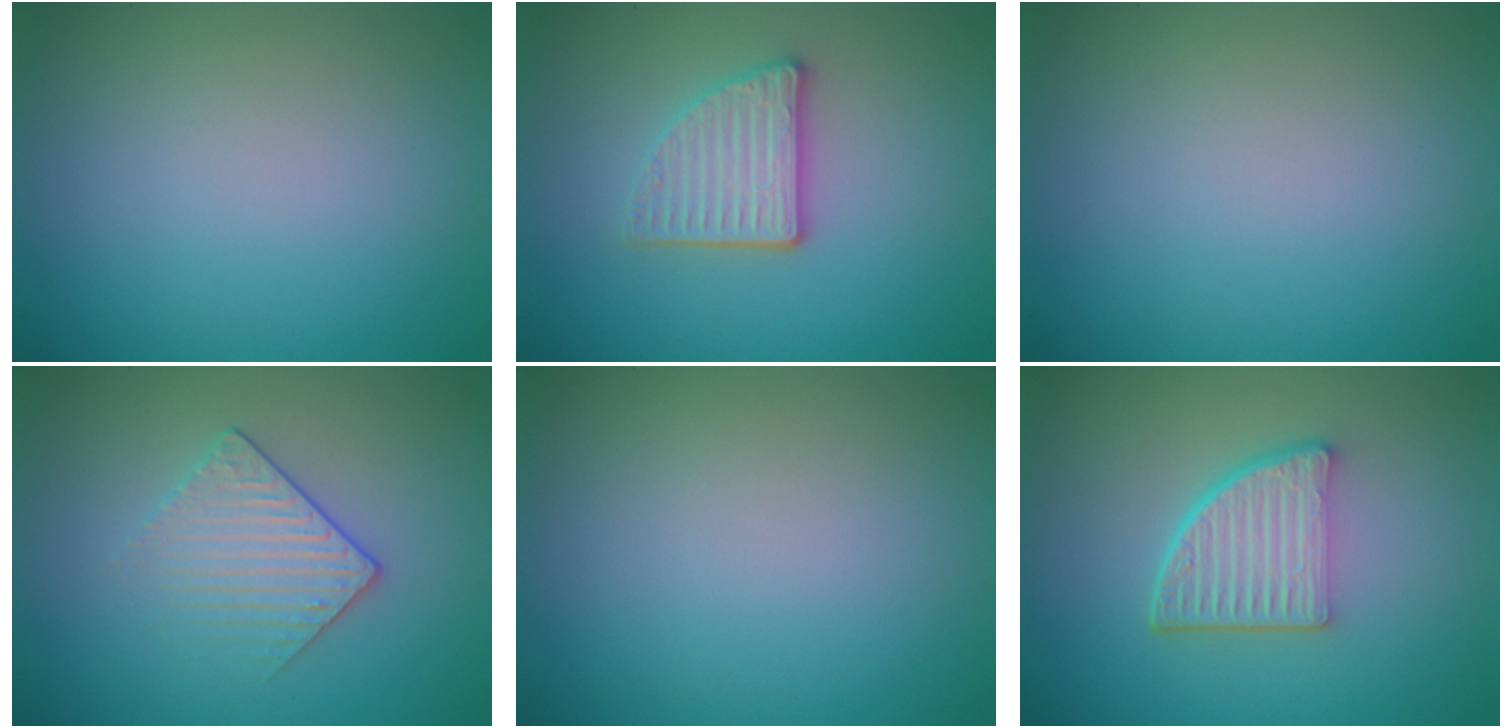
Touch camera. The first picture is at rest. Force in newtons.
{"total": 3.4, "press": 2.9, "slide": 1.7}
{"total": 0.0}
{"total": 2.1, "press": 1.8, "slide": 1.1}
{"total": 0.0}
{"total": 5.3, "press": 3.9, "slide": 3.7}